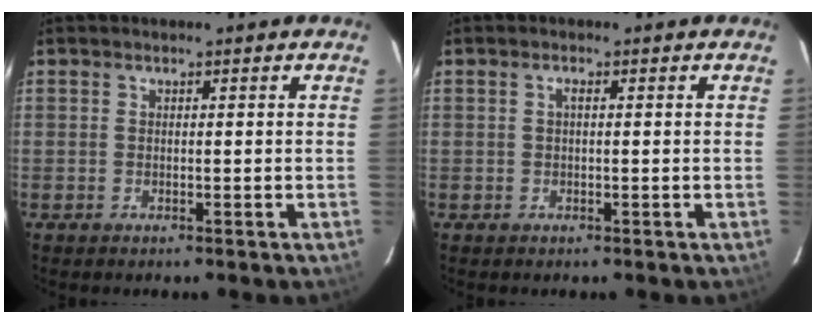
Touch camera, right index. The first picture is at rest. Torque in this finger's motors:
{"motor_torque": [0.10, 0.00, 0.17, 0.04]}